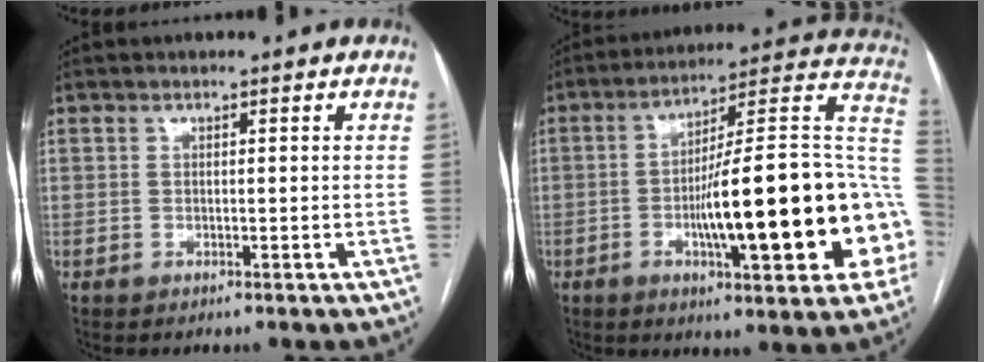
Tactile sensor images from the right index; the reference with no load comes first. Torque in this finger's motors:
{"motor_torque": [1.44, -0.70, 1.05, 0.21]}